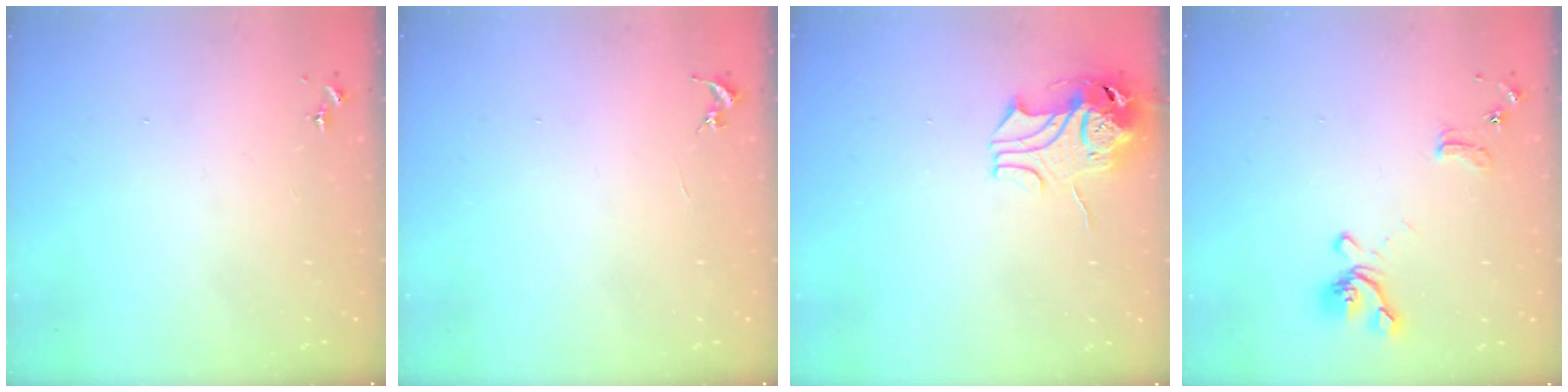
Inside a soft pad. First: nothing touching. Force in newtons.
{"total": 0.0}
{"total": 10.6, "press": 10.5, "slide": 1.5}
{"total": 12.7, "press": 12.6, "slide": 1.4}